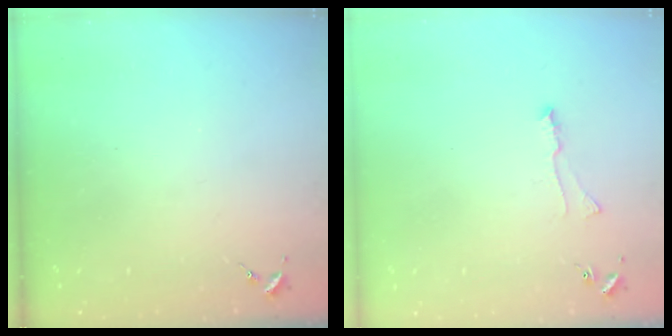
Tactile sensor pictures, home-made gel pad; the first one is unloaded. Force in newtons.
{"total": 4.2, "press": 4.2, "slide": 0.6}